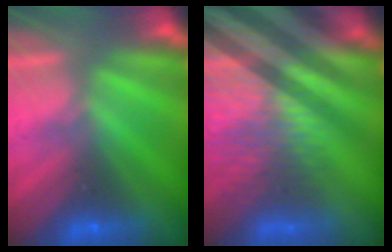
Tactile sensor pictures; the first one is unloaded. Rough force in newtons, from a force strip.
{"total": 6.9}